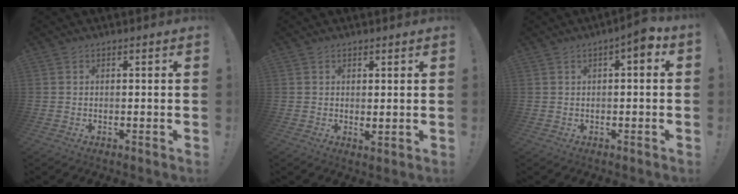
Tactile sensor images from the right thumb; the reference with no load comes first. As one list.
[{"total": 1.6, "force": [1.0, 0.5, 1.2], "torque": [-0.013, -0.009, 0.017]}, {"total": 3.5, "force": [0.6, 0.6, 3.4], "torque": [-0.043, -0.008, 0.003]}]